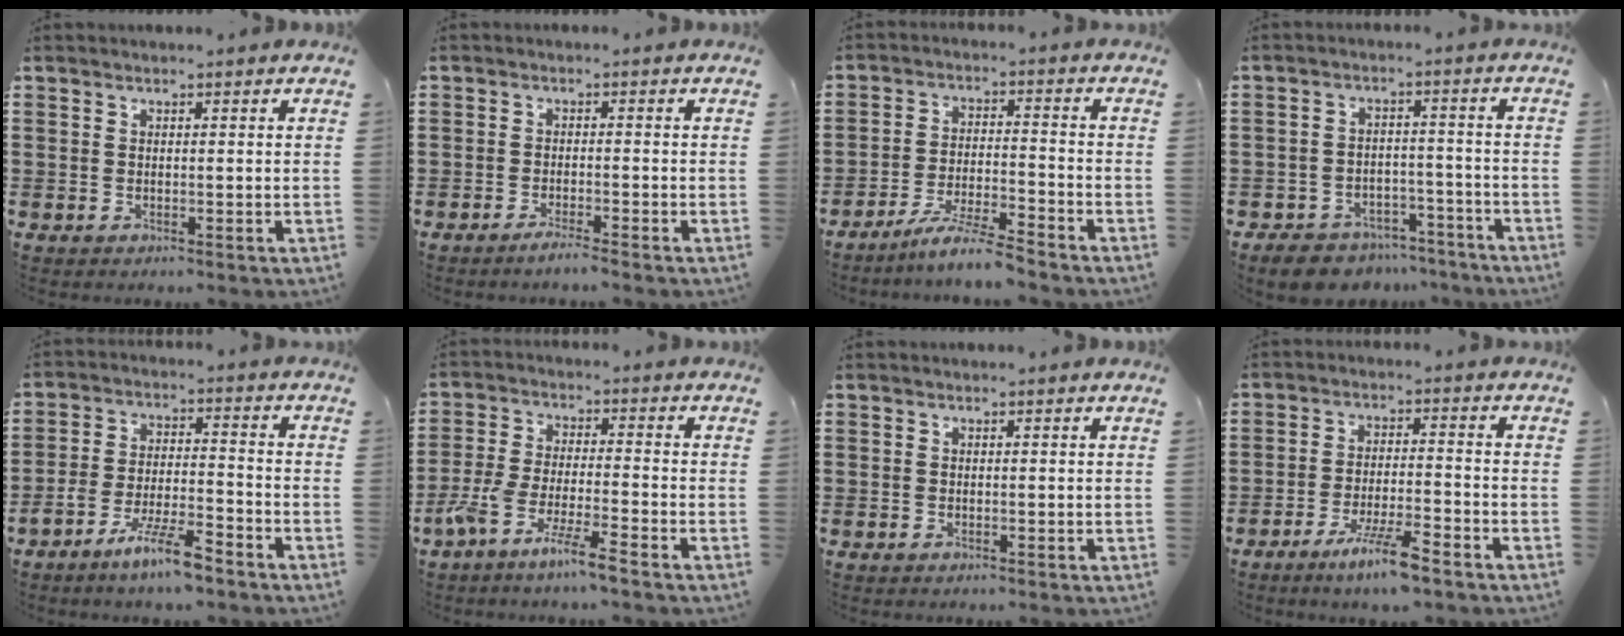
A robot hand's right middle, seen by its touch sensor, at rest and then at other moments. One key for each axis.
{"total": 1.9, "fx": -1.6, "fy": -0.3, "fz": 1.0, "tx": -0.014, "ty": -0.001, "tz": -0.029}
{"total": 6.3, "fx": -5.7, "fy": -0.4, "fz": 2.7, "tx": -0.054, "ty": -0.011, "tz": -0.108}
{"total": 5.8, "fx": -5.5, "fy": 1.4, "fz": 0.8, "tx": -0.015, "ty": 0.017, "tz": -0.111}
{"total": 7.5, "fx": -5.9, "fy": 0.9, "fz": 4.5, "tx": -0.096, "ty": -0.003, "tz": -0.113}
{"total": 7.0, "fx": -5.6, "fy": -0.2, "fz": 4.2, "tx": -0.100, "ty": -0.018, "tz": -0.109}
{"total": 0.0}
{"total": 6.5, "fx": -4.6, "fy": 0.6, "fz": 4.6, "tx": -0.091, "ty": -0.008, "tz": -0.084}